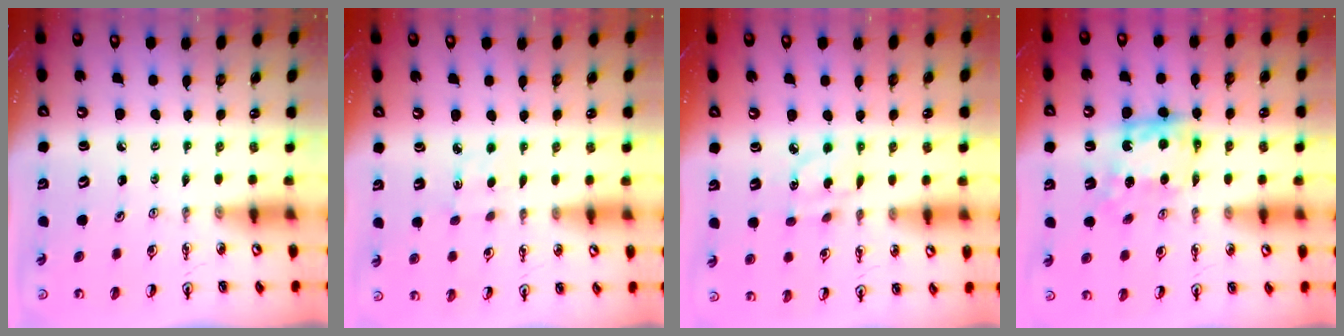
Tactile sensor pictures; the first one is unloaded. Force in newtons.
{"total": 2.8, "press": 2.8, "slide": 0.4}
{"total": 4.4, "press": 4.4, "slide": 0.3}
{"total": 9.3, "press": 9.3, "slide": 0.4}